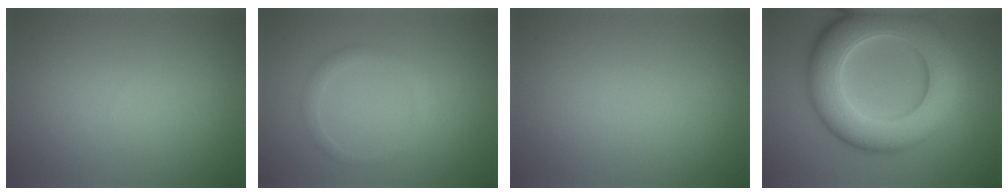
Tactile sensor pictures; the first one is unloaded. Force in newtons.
{"total": 1.4, "press": 1.4, "slide": 0.2}
{"total": 0.0}
{"total": 12.1, "press": 12.1, "slide": 0.1}